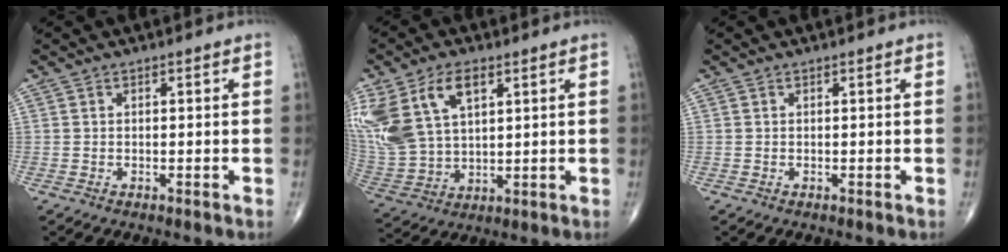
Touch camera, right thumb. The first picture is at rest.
{"total": 18.8, "force": [7.8, 11.2, 12.8], "torque": [-0.290, -0.002, 0.161]}
{"total": 0.0}